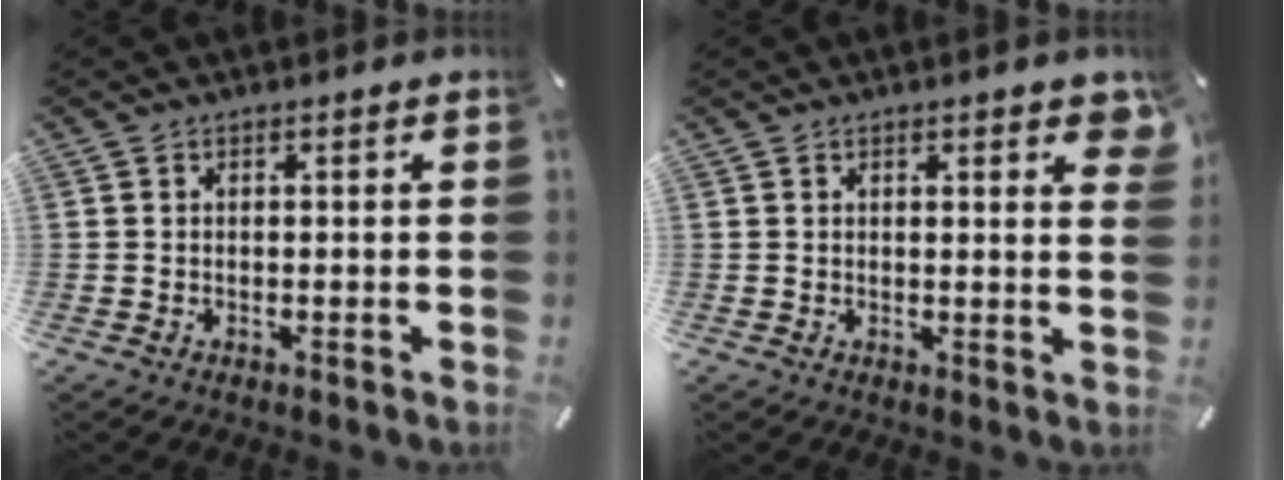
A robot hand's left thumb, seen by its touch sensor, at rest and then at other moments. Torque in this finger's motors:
{"motor_torque": [0.28, -0.21, 0.02, 0.02, 0.01]}